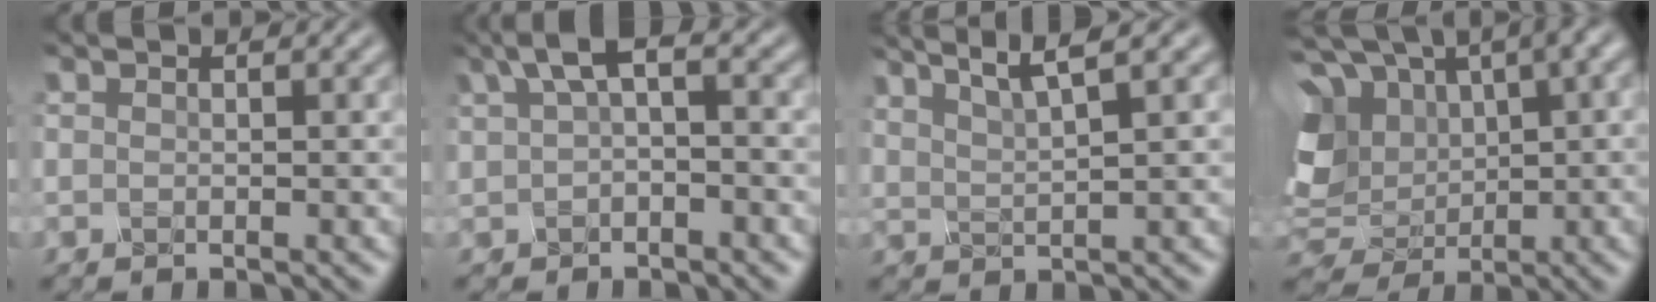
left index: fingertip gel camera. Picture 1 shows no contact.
{"total": 3.4, "force": [0.6, 1.6, 2.9], "torque": [-0.058, 0.013, 0.006]}
{"total": 3.7, "force": [2.7, 0.5, 2.5], "torque": [-0.043, 0.011, 0.050]}
{"total": 13.0, "force": [2.9, 8.4, 9.5], "torque": [-0.198, 0.004, 0.053]}